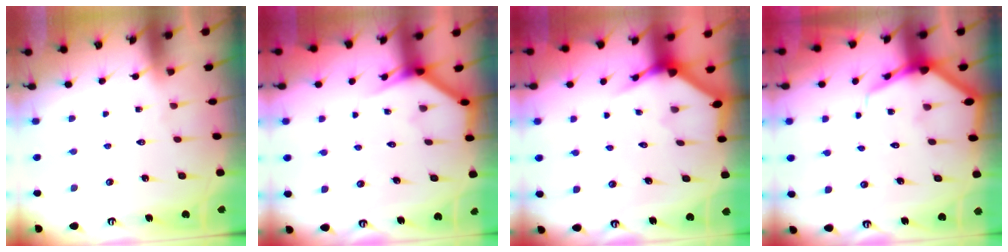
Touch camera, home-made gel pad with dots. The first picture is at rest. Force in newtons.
{"total": 3.8, "press": 3.8, "slide": 0.3}
{"total": 3.5, "press": 3.5, "slide": 0.2}
{"total": 6.9, "press": 6.8, "slide": 0.7}